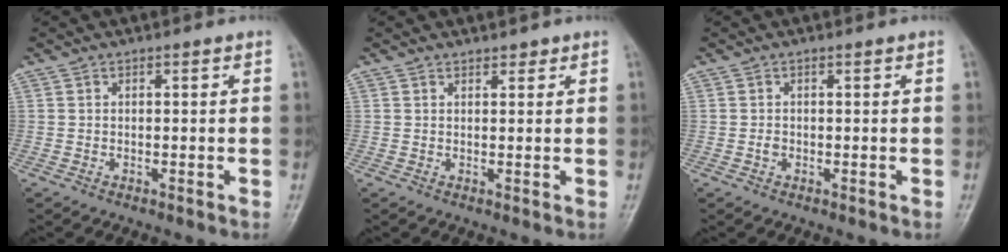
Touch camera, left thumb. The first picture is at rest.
{"total": 1.4, "force": [1.1, 0.7, 0.4], "torque": [0.002, -0.007, 0.013]}
{"total": 0.8, "force": [-0.2, 0.6, 0.5], "torque": [-0.005, 0.001, -0.004]}